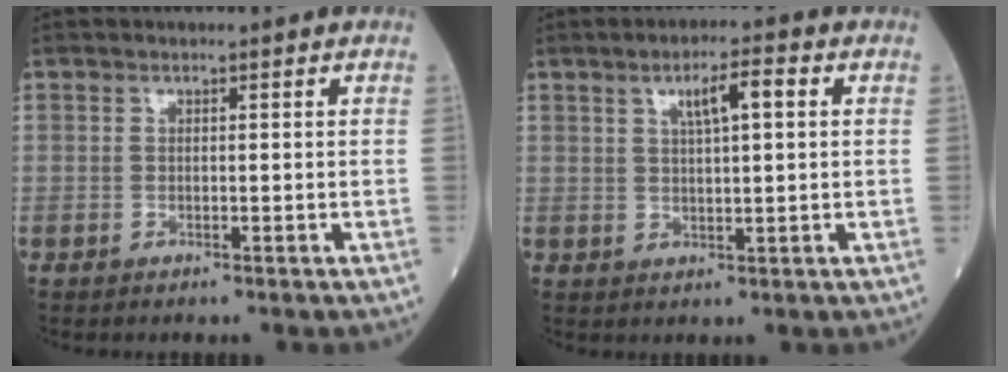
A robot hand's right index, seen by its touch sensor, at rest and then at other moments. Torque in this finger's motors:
{"motor_torque": [0.66, 0.35, 0.09, 0.08]}